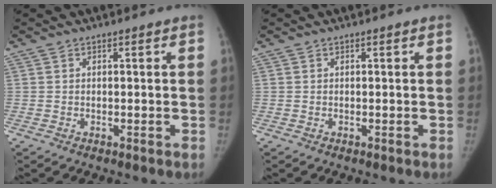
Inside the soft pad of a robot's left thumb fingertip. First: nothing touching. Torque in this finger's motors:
{"motor_torque": [0.00, 0.00, 0.09, -0.06, 0.00]}